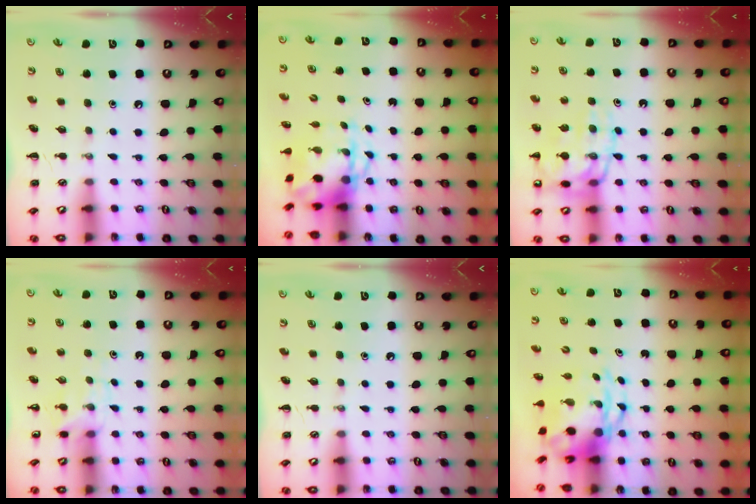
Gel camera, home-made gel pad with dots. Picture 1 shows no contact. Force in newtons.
{"total": 5.6, "press": 5.6, "slide": 0.8}
{"total": 15.8, "press": 15.6, "slide": 2.1}
{"total": 3.6, "press": 3.4, "slide": 1.2}
{"total": 0.0}
{"total": 6.0, "press": 5.8, "slide": 1.6}